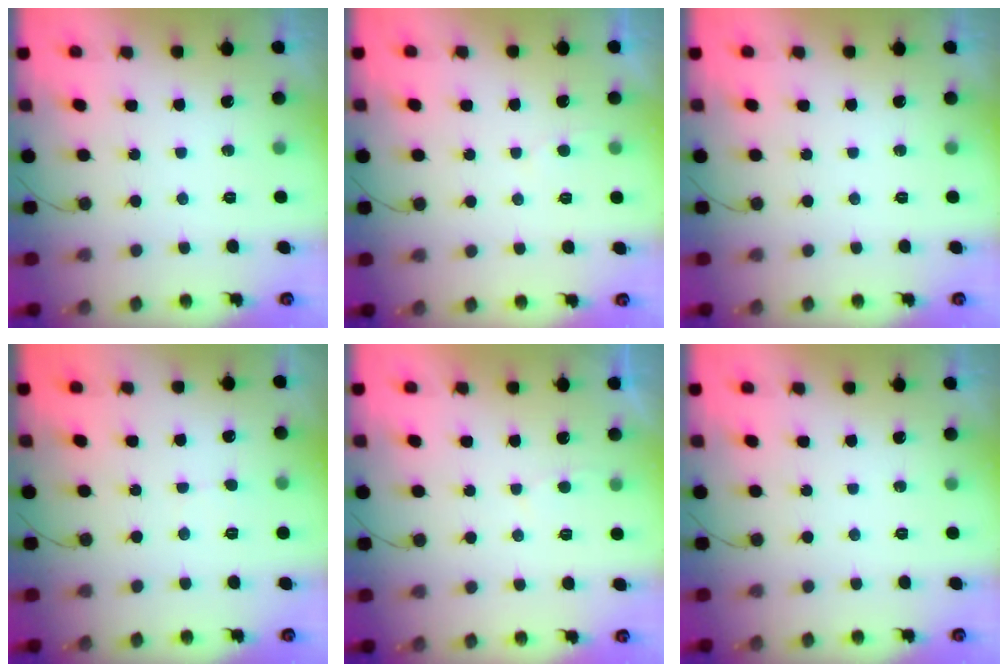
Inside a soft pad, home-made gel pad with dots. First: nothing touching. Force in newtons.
{"total": 2.6, "press": 2.6, "slide": 0.2}
{"total": 0.0}
{"total": 2.9, "press": 2.9, "slide": 0.3}
{"total": 1.9, "press": 1.9, "slide": 0.3}
{"total": 0.0}